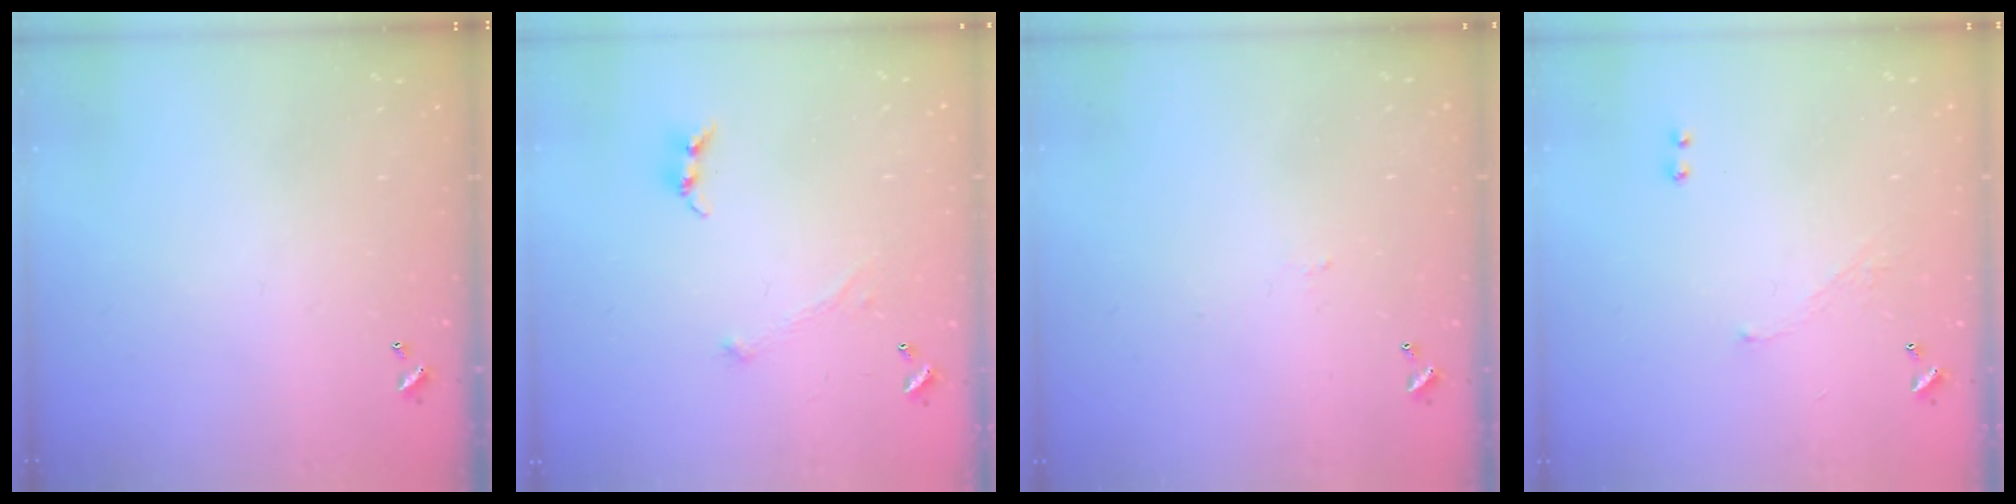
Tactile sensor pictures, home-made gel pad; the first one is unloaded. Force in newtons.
{"total": 0.0}
{"total": 1.7, "press": 1.6, "slide": 0.3}
{"total": 4.0, "press": 4.0, "slide": 0.7}